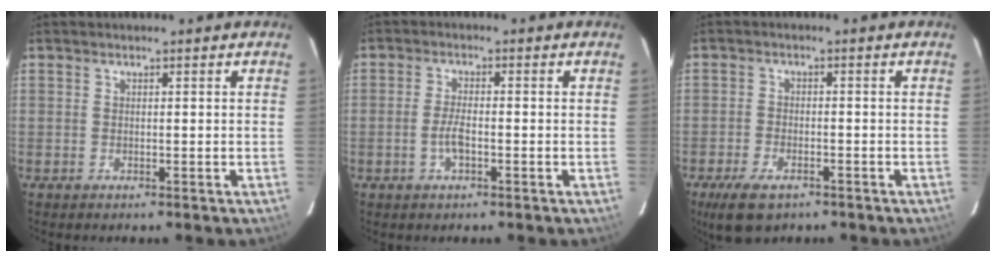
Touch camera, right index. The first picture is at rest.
{"total": 3.5, "force": [-1.2, 1.2, 3.1], "torque": [-0.065, 0.001, -0.023]}
{"total": 7.4, "force": [-4.9, 3.4, 4.3], "torque": [-0.111, -0.016, -0.085]}